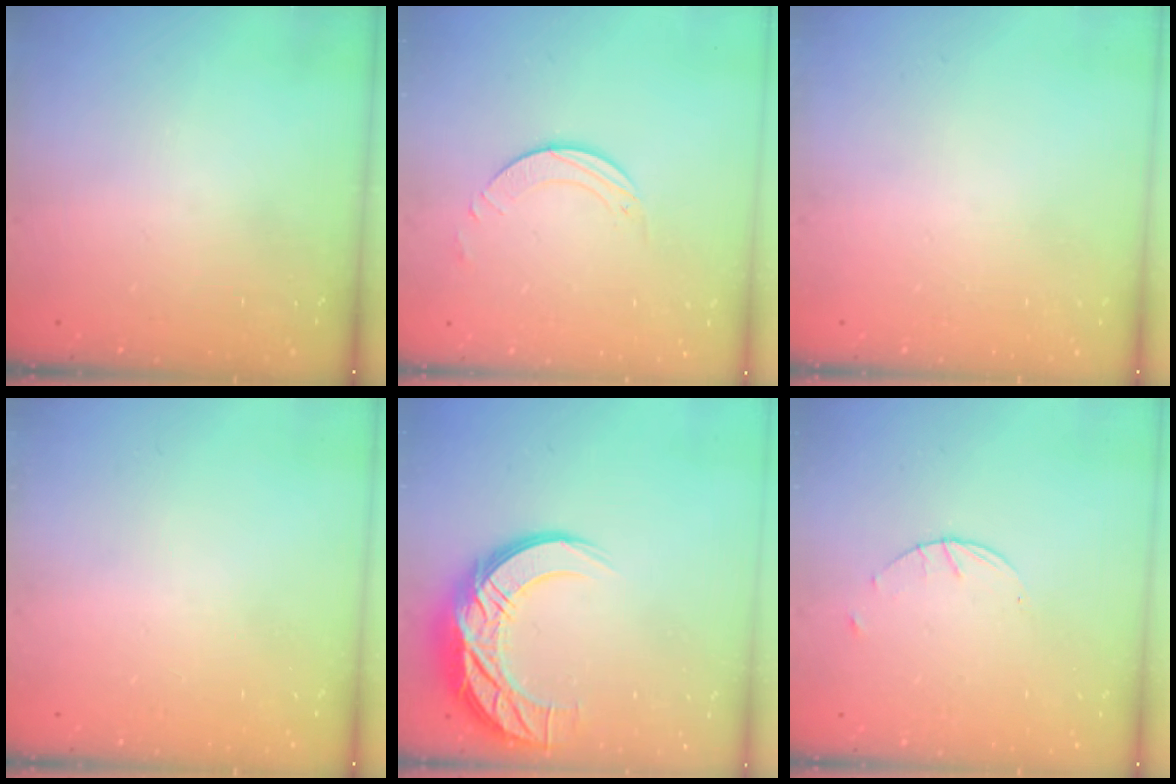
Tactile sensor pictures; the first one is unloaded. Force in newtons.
{"total": 2.5, "press": 2.5, "slide": 0.2}
{"total": 0.0}
{"total": 0.0}
{"total": 15.9, "press": 15.9, "slide": 1.2}
{"total": 1.7, "press": 1.7, "slide": 0.3}